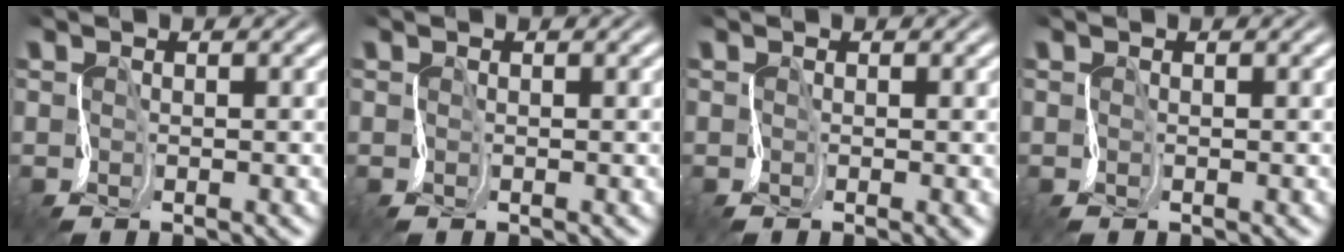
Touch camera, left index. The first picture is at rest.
{"total": 0.0}
{"total": 1.4, "force": [-0.4, 0.4, 1.3], "torque": [-0.017, -0.008, -0.011]}
{"total": 0.0}